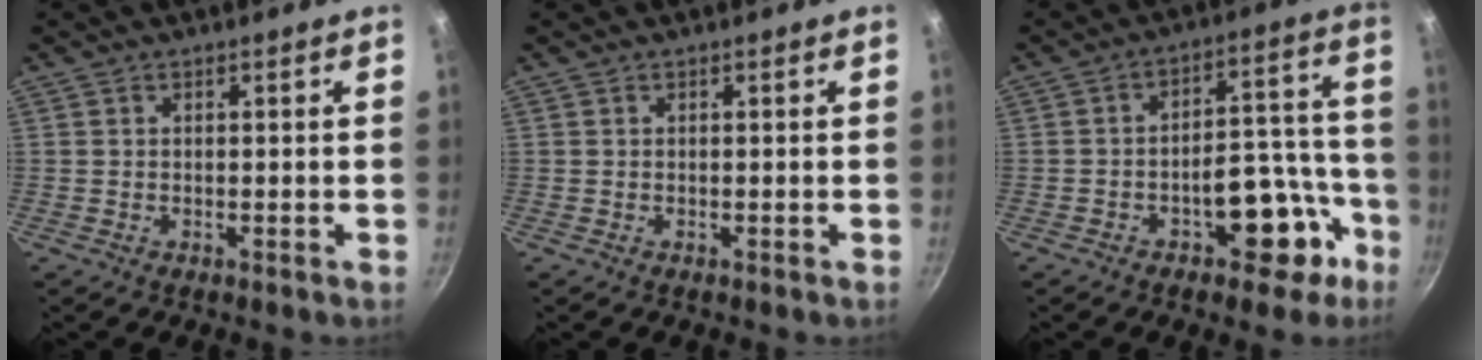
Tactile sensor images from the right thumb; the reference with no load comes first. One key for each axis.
{"total": 0.0}
{"total": 13.1, "fx": -6.3, "fy": 7.0, "fz": 9.1, "tx": -0.063, "ty": 0.076, "tz": -0.079}